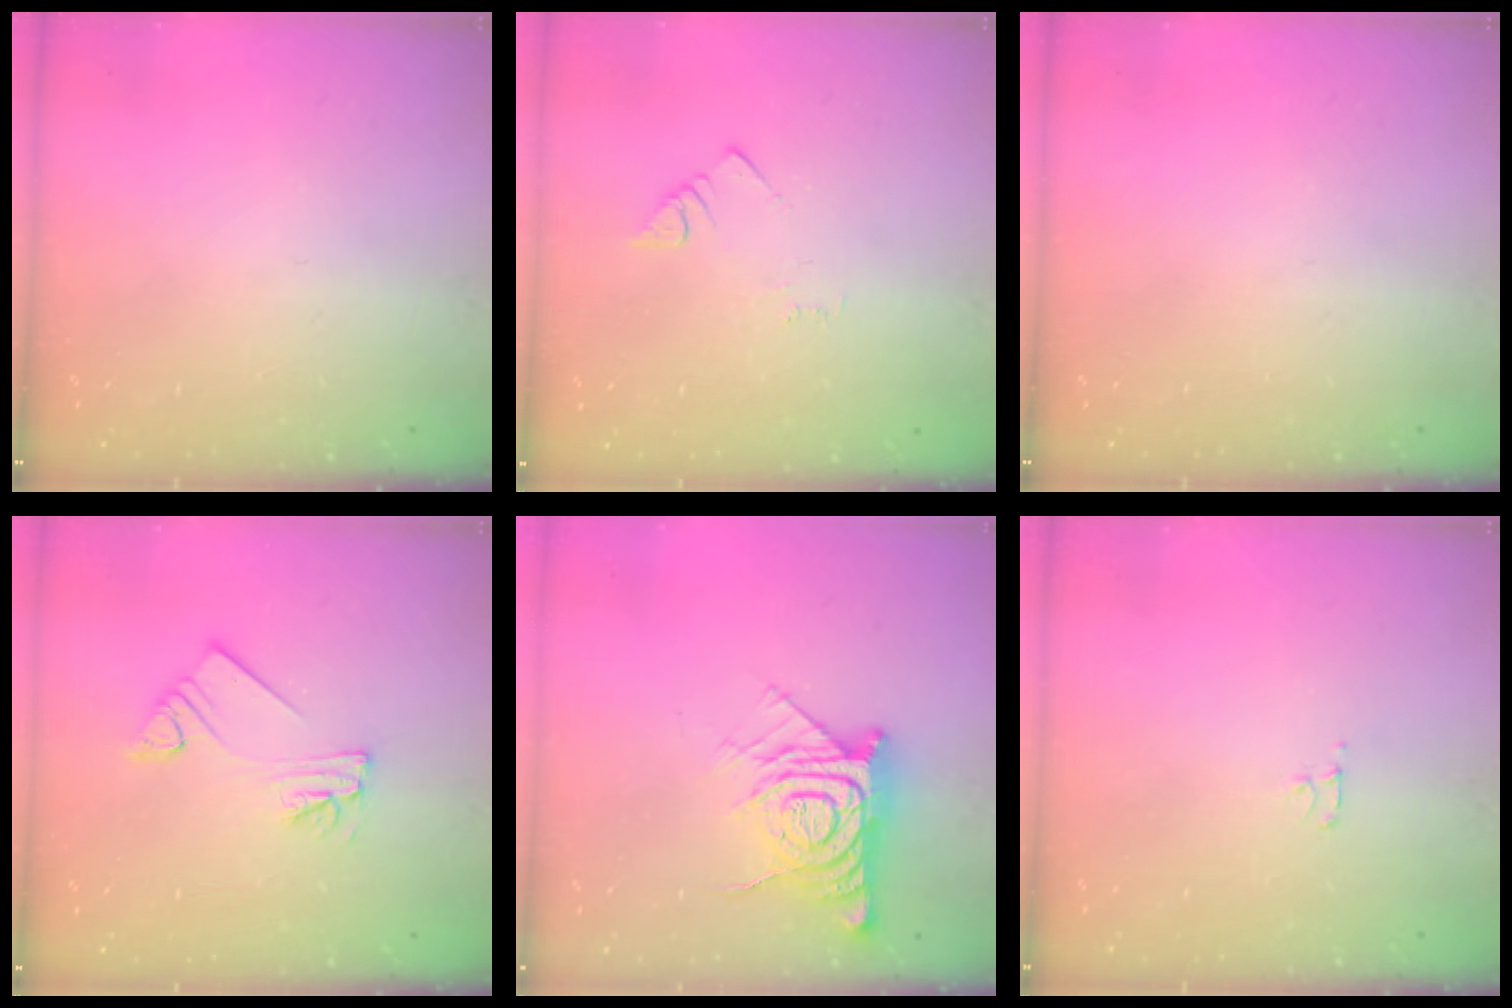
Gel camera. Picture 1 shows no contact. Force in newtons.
{"total": 1.5, "press": 1.5, "slide": 0.3}
{"total": 0.0}
{"total": 5.4, "press": 5.4, "slide": 0.6}
{"total": 13.0, "press": 13.0, "slide": 1.0}
{"total": 2.7, "press": 2.7, "slide": 0.3}